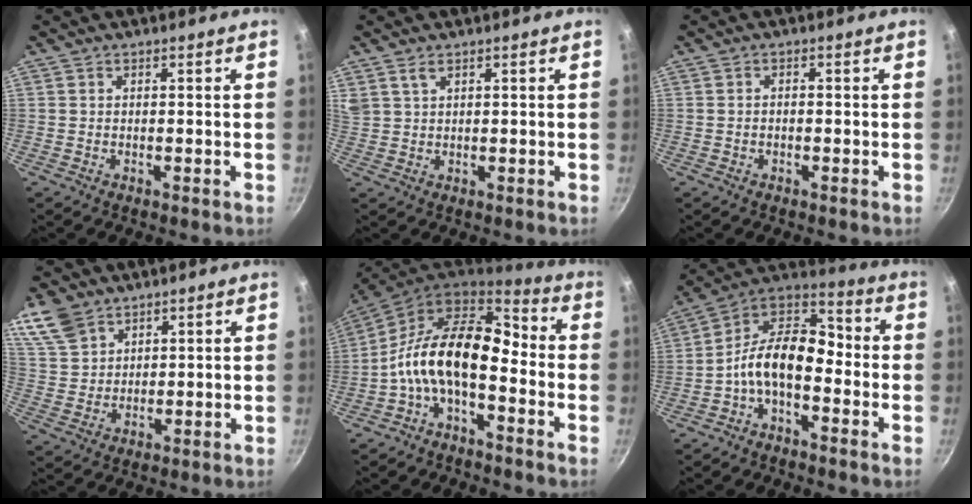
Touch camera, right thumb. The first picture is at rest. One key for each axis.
{"total": 3.6, "fx": 2.3, "fy": 1.8, "fz": 2.1, "tx": -0.043, "ty": 0.002, "tz": 0.054}
{"total": 0.9, "fx": -0.4, "fy": 0.6, "fz": 0.6, "tx": -0.014, "ty": 0.007, "tz": -0.008}
{"total": 8.5, "fx": 5.8, "fy": 5.4, "fz": 3.1, "tx": -0.042, "ty": -0.014, "tz": 0.126}
{"total": 15.4, "fx": -3.5, "fy": 8.4, "fz": 12.4, "tx": -0.212, "ty": 0.055, "tz": -0.086}
{"total": 12.9, "fx": -3.8, "fy": 7.5, "fz": 9.8, "tx": -0.154, "ty": 0.062, "tz": -0.093}